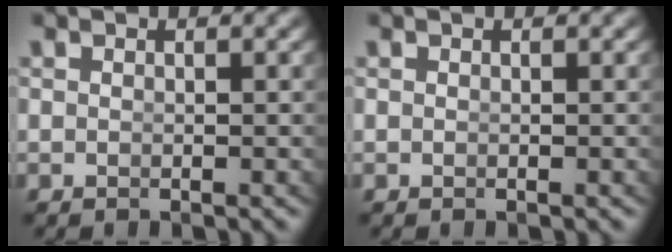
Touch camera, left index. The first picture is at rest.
{"total": 0.0}